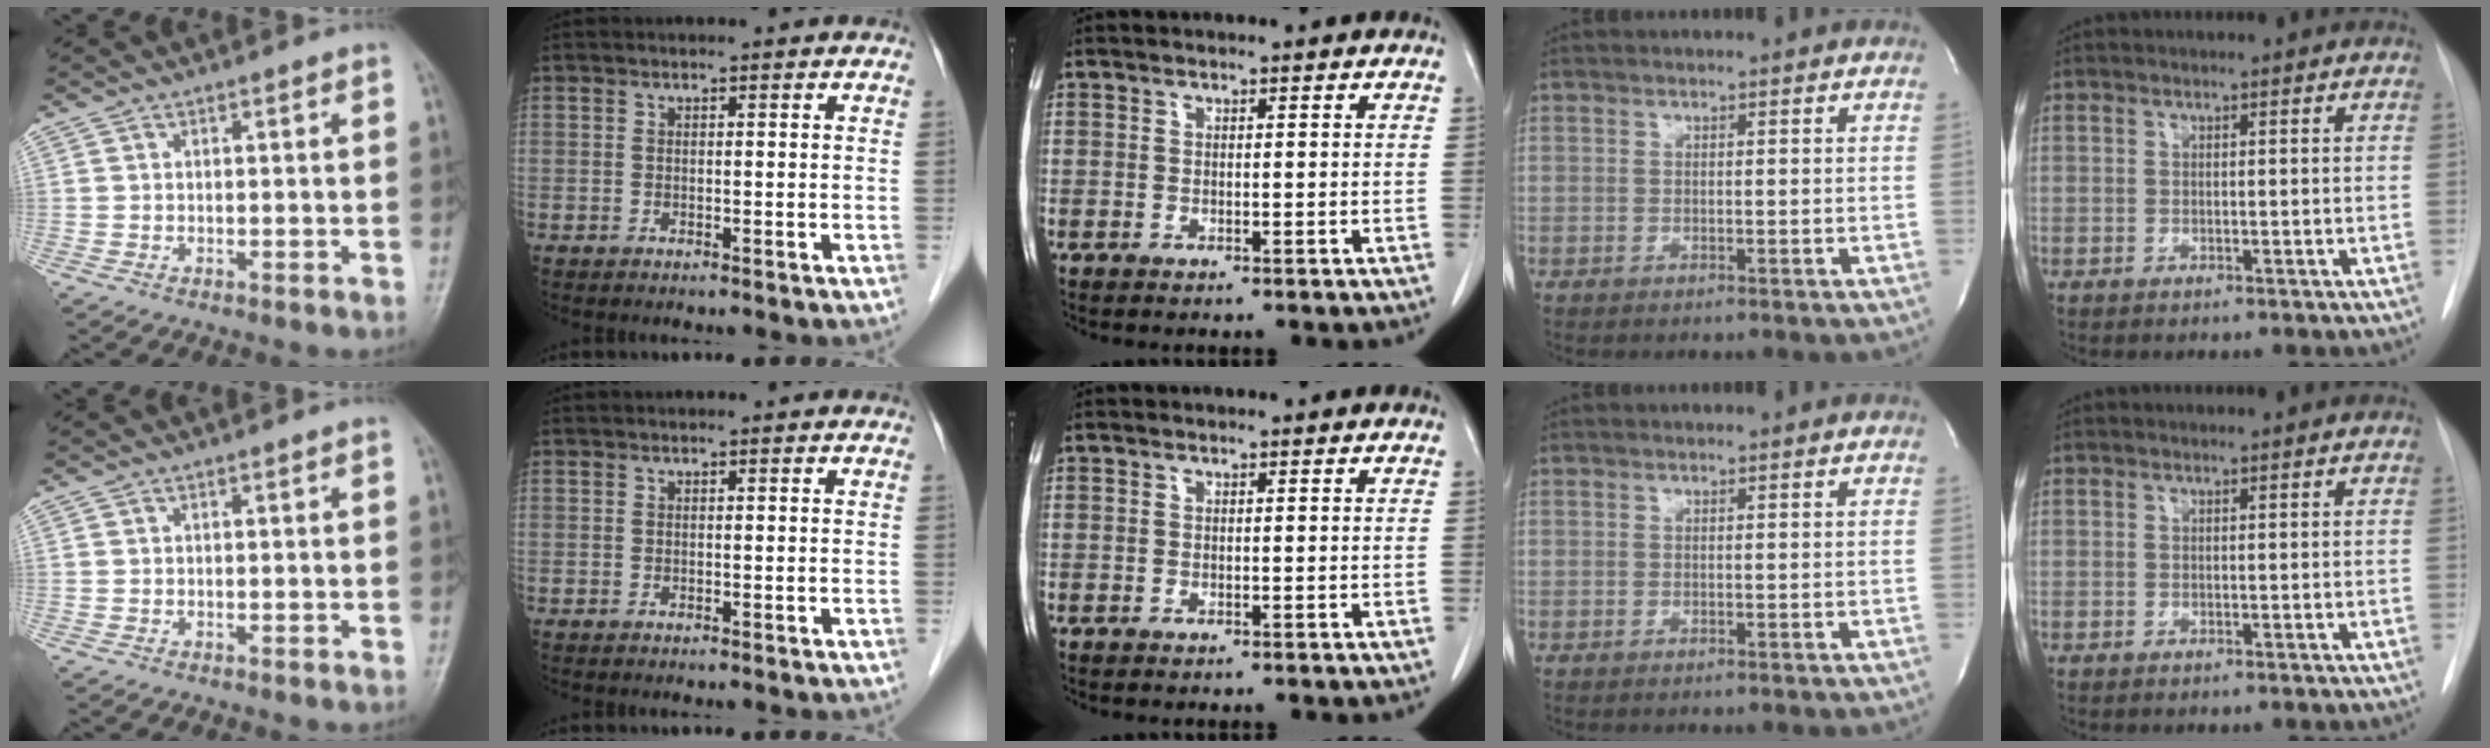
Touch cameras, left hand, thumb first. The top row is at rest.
{}